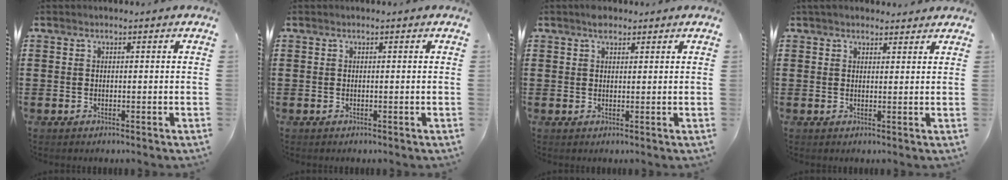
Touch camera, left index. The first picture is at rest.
{"total": 0.0}
{"total": 2.1, "force": [1.6, 1.0, 0.9], "torque": [-0.013, 0.000, 0.028]}
{"total": 2.5, "force": [2.2, 1.0, 0.5], "torque": [-0.017, 0.003, 0.042]}